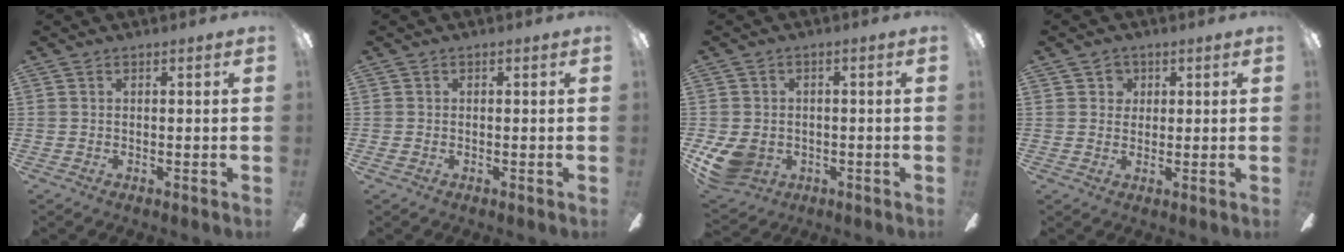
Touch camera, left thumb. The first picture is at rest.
{"total": 0.6, "force": [-0.3, 0.5, 0.1], "torque": [0.001, 0.004, -0.007]}
{"total": 9.1, "force": [-3.1, 7.2, 4.7], "torque": [-0.103, 0.014, -0.058]}
{"total": 3.4, "force": [1.7, 3.0, 0.6], "torque": [-0.006, 0.003, 0.025]}